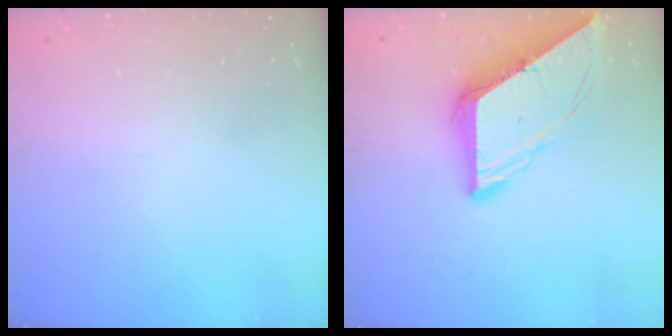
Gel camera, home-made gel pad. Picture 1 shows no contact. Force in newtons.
{"total": 10.2, "press": 10.1, "slide": 1.2}